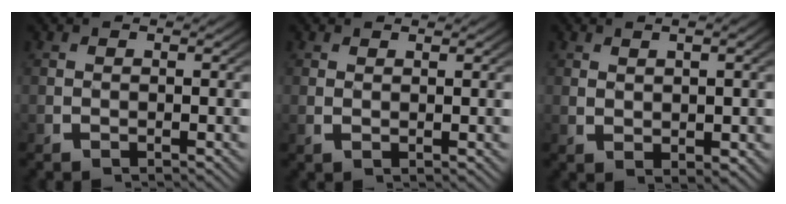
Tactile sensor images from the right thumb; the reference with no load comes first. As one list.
[{"total": 1.0, "force": [0.8, -0.2, 0.6], "torque": [-0.013, -0.003, 0.019]}, {"total": 2.8, "force": [1.1, 1.0, 2.4], "torque": [-0.032, 0.002, 0.027]}]